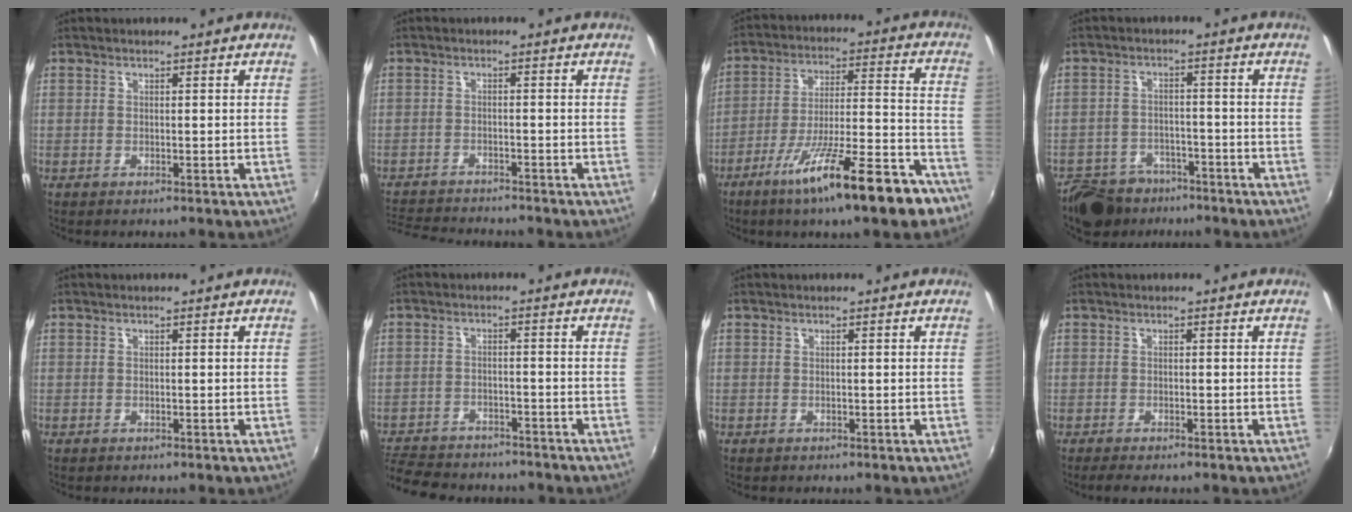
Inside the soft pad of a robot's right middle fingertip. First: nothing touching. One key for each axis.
{"total": 8.4, "fx": -8.0, "fy": 1.4, "fz": 2.2, "tx": -0.070, "ty": -0.010, "tz": -0.136}
{"total": 19.5, "fx": -13.2, "fy": 2.6, "fz": 14.1, "tx": -0.230, "ty": -0.032, "tz": -0.205}
{"total": 11.1, "fx": -8.5, "fy": 6.3, "fz": 3.5, "tx": -0.097, "ty": 0.003, "tz": -0.130}
{"total": 0.0}
{"total": 14.3, "fx": -12.3, "fy": 5.4, "fz": 5.2, "tx": -0.135, "ty": -0.005, "tz": -0.189}
{"total": 0.0}
{"total": 2.6, "fx": -2.2, "fy": 0.4, "fz": 1.3, "tx": -0.029, "ty": -0.013, "tz": -0.036}